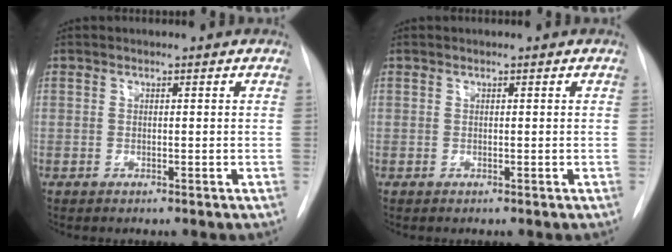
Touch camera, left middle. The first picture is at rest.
{"total": 0.0}